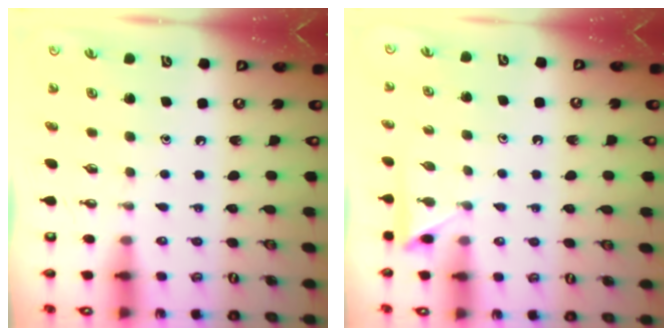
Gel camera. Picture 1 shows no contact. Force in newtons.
{"total": 4.7, "press": 4.6, "slide": 0.6}